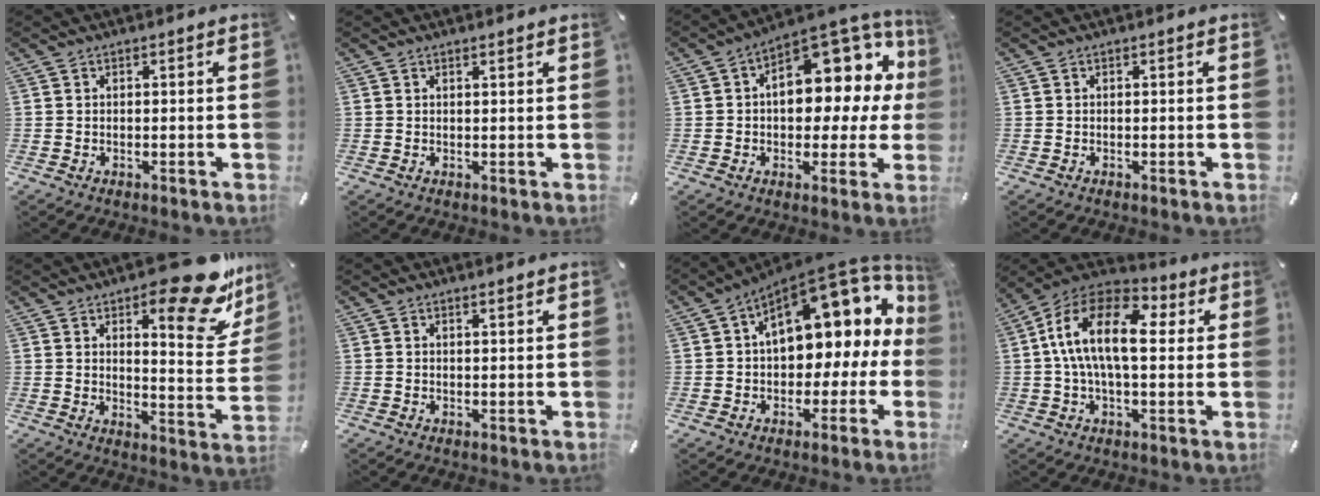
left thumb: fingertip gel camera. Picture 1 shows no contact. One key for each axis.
{"total": 0.7, "fx": 0.6, "fy": 0.0, "fz": 0.3, "tx": -0.006, "ty": -0.002, "tz": 0.011}
{"total": 14.9, "fx": 4.6, "fy": 8.9, "fz": 11.0, "tx": -0.130, "ty": -0.051, "tz": 0.075}
{"total": 0.0}
{"total": 21.8, "fx": 14.2, "fy": 8.0, "fz": 14.6, "tx": -0.172, "ty": -0.112, "tz": 0.227}
{"total": 1.1, "fx": 1.0, "fy": -0.1, "fz": 0.4, "tx": -0.008, "ty": -0.003, "tz": 0.019}
{"total": 16.3, "fx": 6.9, "fy": 9.3, "fz": 11.5, "tx": -0.150, "ty": -0.050, "tz": 0.115}
{"total": 16.5, "fx": 3.0, "fy": 8.7, "fz": 13.7, "tx": -0.279, "ty": 0.000, "tz": 0.046}